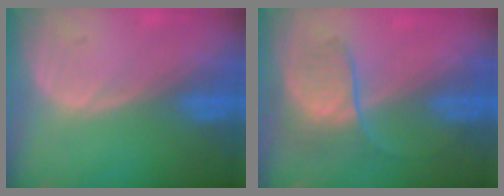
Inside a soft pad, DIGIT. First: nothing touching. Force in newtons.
{"total": 6.4, "press": 6.0, "slide": 2.3}